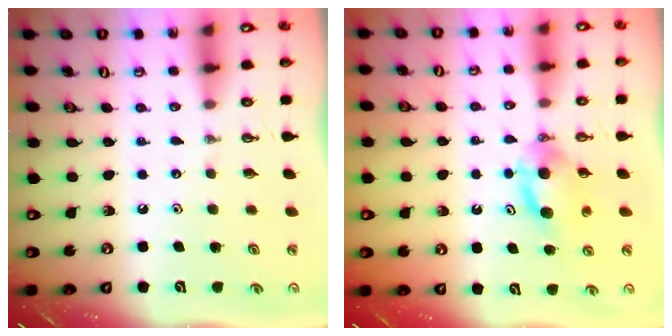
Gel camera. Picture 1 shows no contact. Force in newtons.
{"total": 6.0, "press": 6.0, "slide": 0.2}